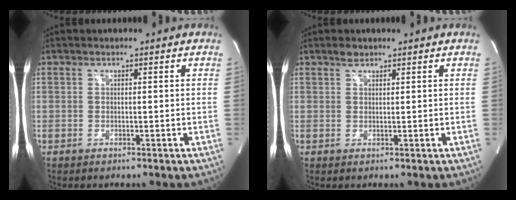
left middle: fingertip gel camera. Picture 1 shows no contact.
{"total": 1.2, "force": [1.1, 0.5, 0.4], "torque": [-0.013, 0.000, 0.020]}